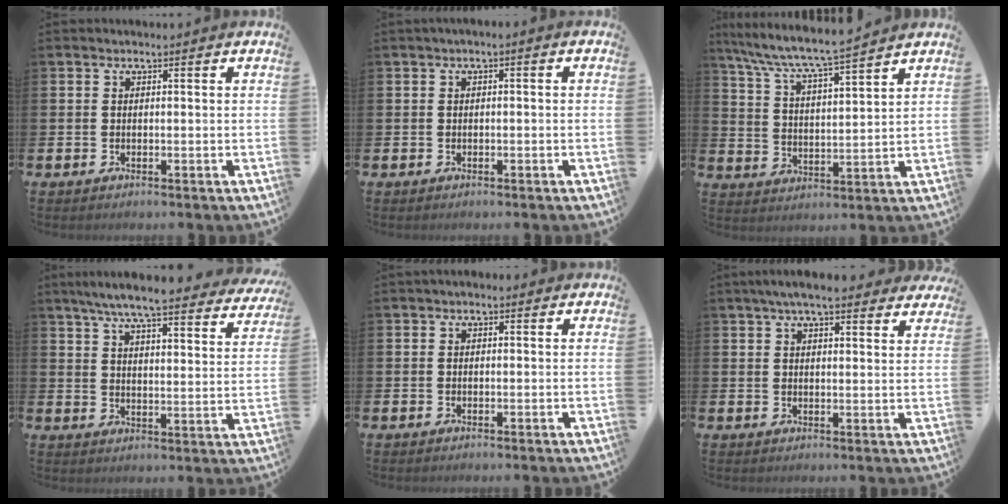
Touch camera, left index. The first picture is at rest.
{"total": 0.7, "force": [-0.5, 0.2, 0.5], "torque": [-0.012, 0.001, -0.010]}
{"total": 7.1, "force": [6.6, 0.2, 2.5], "torque": [-0.073, -0.045, 0.111]}
{"total": 7.3, "force": [6.6, 0.6, 3.1], "torque": [-0.079, -0.038, 0.113]}
{"total": 0.6, "force": [-0.1, 0.5, 0.3], "torque": [-0.002, 0.006, -0.006]}
{"total": 5.5, "force": [4.7, 1.1, 2.5], "torque": [-0.055, -0.008, 0.085]}